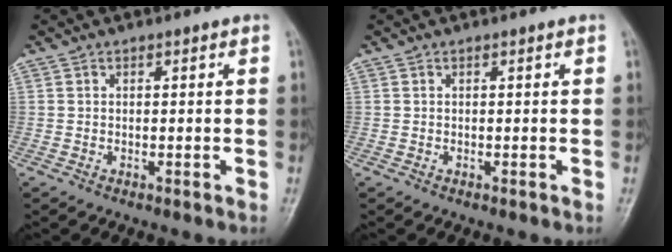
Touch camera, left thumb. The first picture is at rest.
{"total": 0.0}